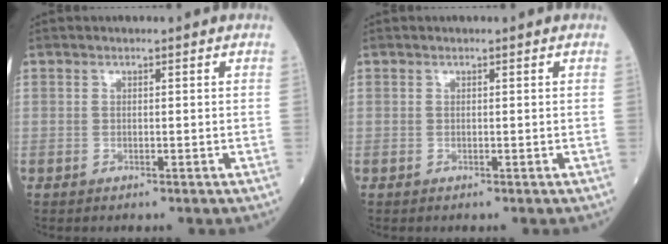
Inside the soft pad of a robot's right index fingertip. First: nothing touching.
{"total": 0.0}